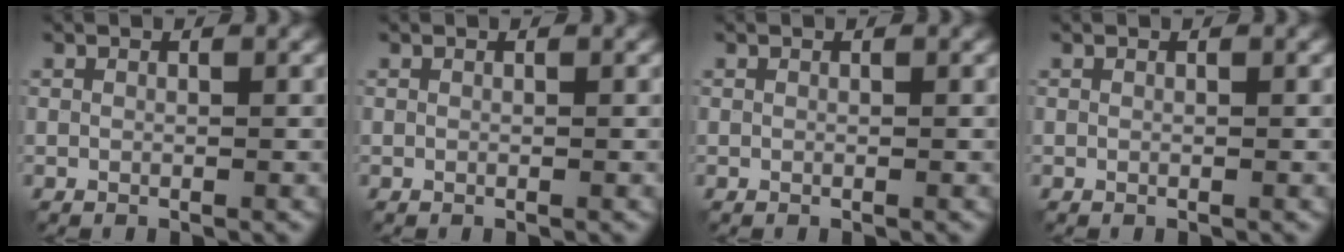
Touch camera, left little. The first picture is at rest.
{"total": 0.0}
{"total": 0.0}
{"total": 0.0}